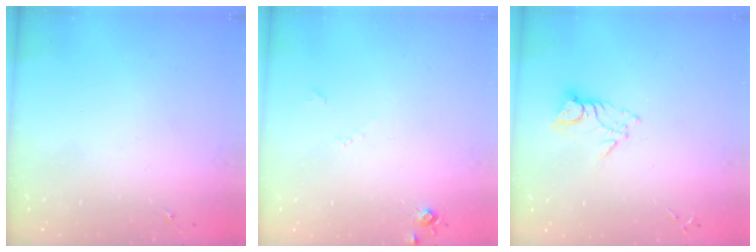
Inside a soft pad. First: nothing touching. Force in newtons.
{"total": 5.4, "press": 5.4, "slide": 0.6}
{"total": 8.4, "press": 8.4, "slide": 0.9}